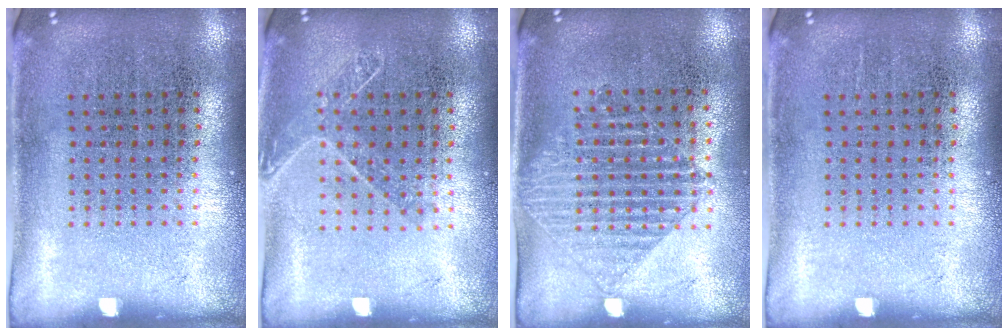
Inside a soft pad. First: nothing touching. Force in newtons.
{"total": 1.2, "press": 1.0, "slide": 0.6}
{"total": 1.3, "press": 1.1, "slide": 0.6}
{"total": 0.0}